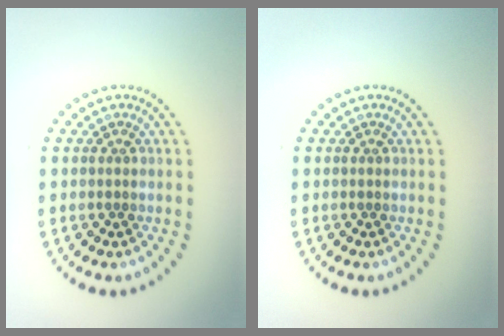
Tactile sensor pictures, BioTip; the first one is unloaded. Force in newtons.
{"total": 0.0}